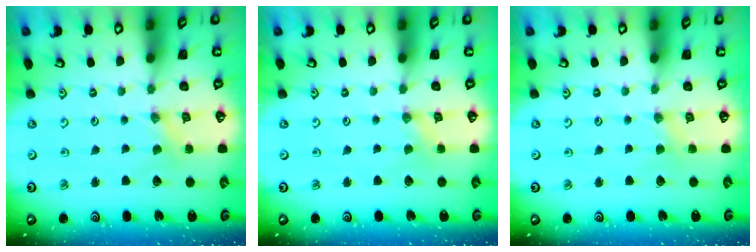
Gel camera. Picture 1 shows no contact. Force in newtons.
{"total": 0.0}
{"total": 1.5, "press": 1.4, "slide": 0.3}